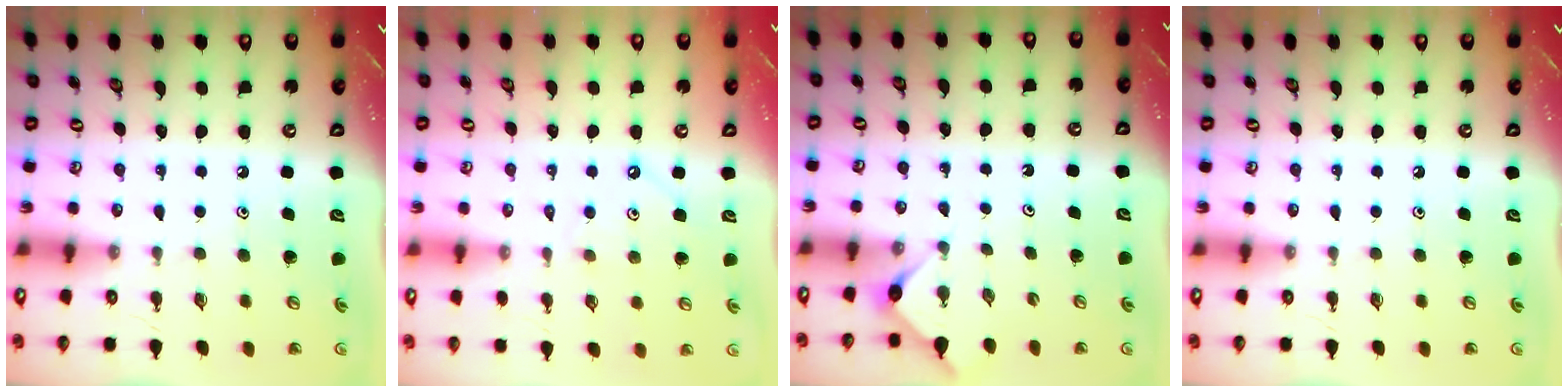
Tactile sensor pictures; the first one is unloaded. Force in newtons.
{"total": 2.5, "press": 2.5, "slide": 0.5}
{"total": 4.0, "press": 4.0, "slide": 0.4}
{"total": 0.0}